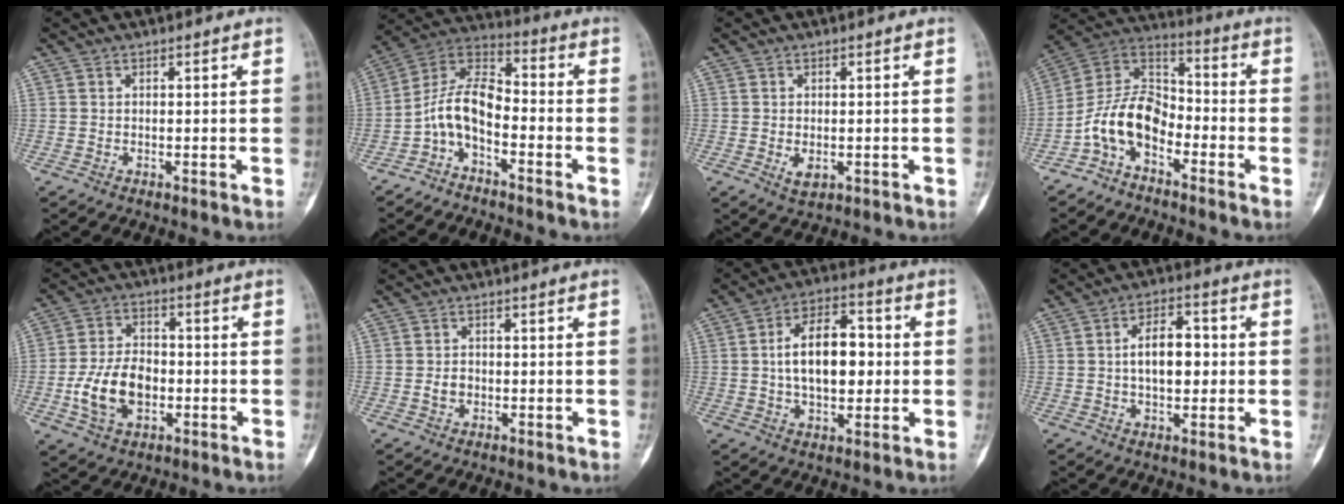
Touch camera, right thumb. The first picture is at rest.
{"total": 9.4, "force": [-3.9, 4.9, 7.0], "torque": [-0.130, 0.072, -0.089]}
{"total": 2.7, "force": [-0.7, 1.7, 2.0], "torque": [-0.031, -0.002, -0.005]}
{"total": 11.8, "force": [-5.5, 7.2, 7.5], "torque": [-0.130, 0.074, -0.119]}
{"total": 11.6, "force": [-2.7, 7.8, 8.1], "torque": [-0.139, 0.020, -0.046]}
{"total": 2.2, "force": [-0.5, 1.8, 1.3], "torque": [-0.017, 0.007, -0.009]}
{"total": 13.8, "force": [0.6, 7.9, 11.3], "torque": [-0.161, 0.020, 0.006]}
{"total": 9.1, "force": [0.3, 5.2, 7.5], "torque": [-0.100, 0.016, 0.000]}